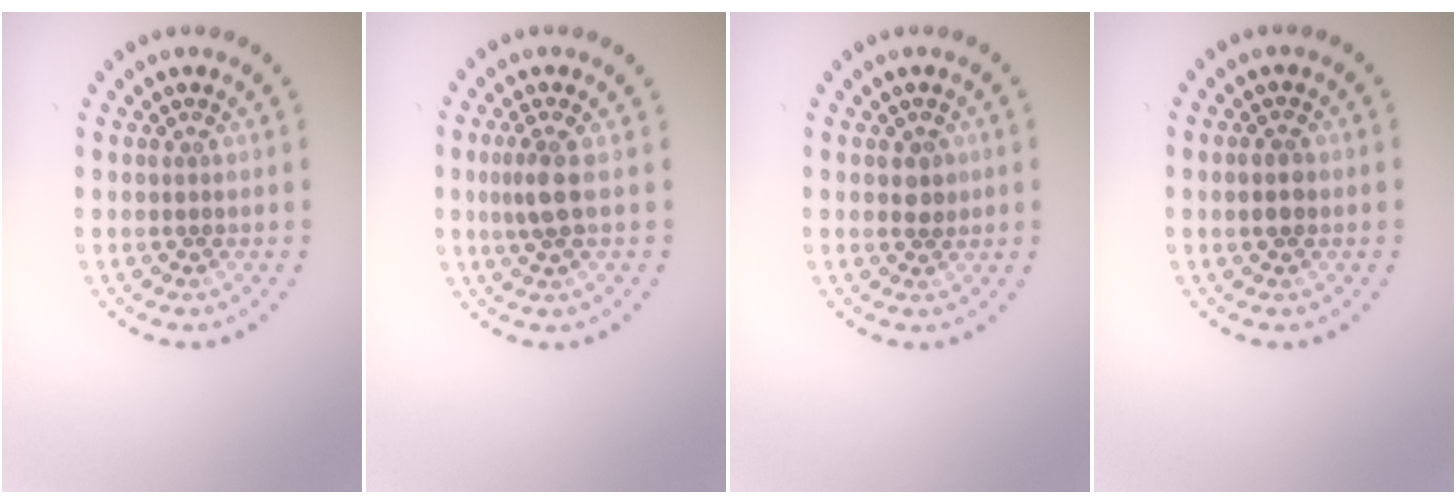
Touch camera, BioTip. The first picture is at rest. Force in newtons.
{"total": 2.2, "press": 1.8, "slide": 1.2}
{"total": 1.4, "press": 1.3, "slide": 0.3}
{"total": 1.3, "press": 1.3, "slide": 0.1}